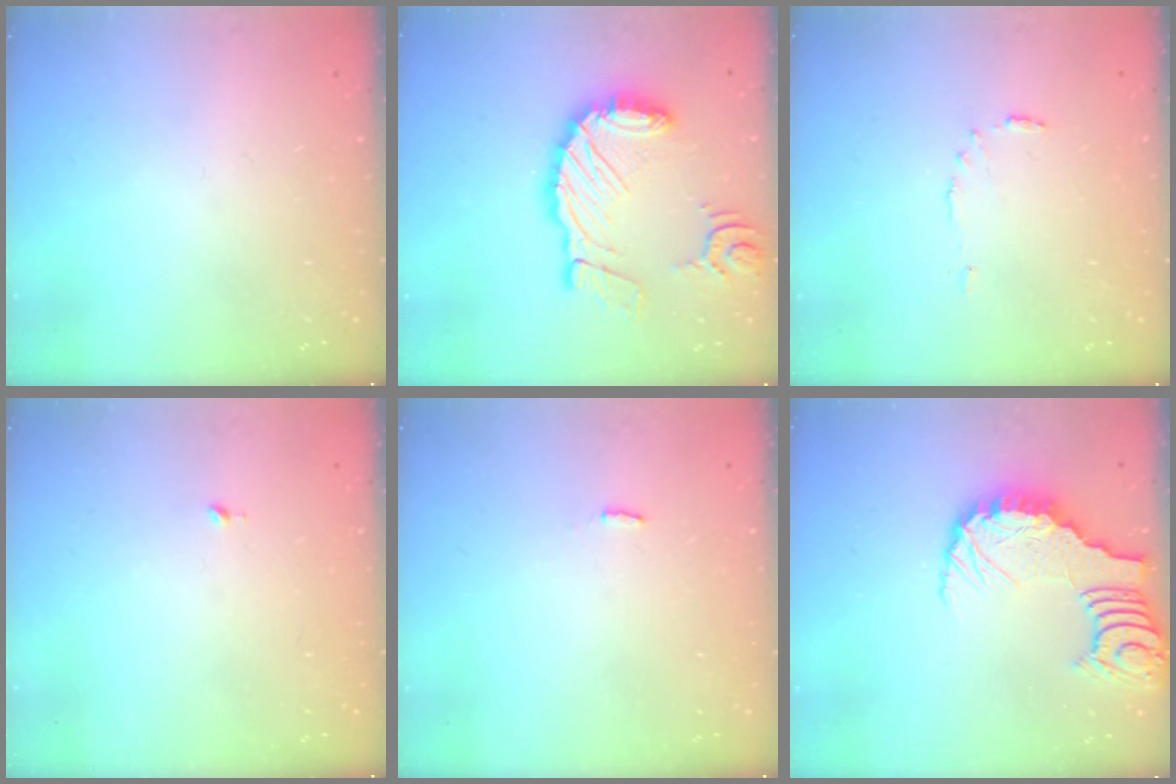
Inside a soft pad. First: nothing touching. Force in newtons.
{"total": 16.9, "press": 16.8, "slide": 2.0}
{"total": 3.2, "press": 3.1, "slide": 0.4}
{"total": 4.4, "press": 4.4, "slide": 0.4}
{"total": 2.3, "press": 2.3, "slide": 0.4}
{"total": 8.8, "press": 8.8, "slide": 1.2}